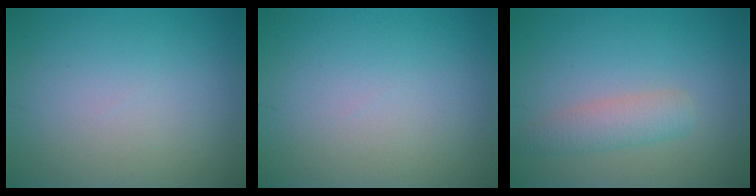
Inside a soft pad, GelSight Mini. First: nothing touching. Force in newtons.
{"total": 0.0}
{"total": 2.6, "press": 2.6, "slide": 0.2}